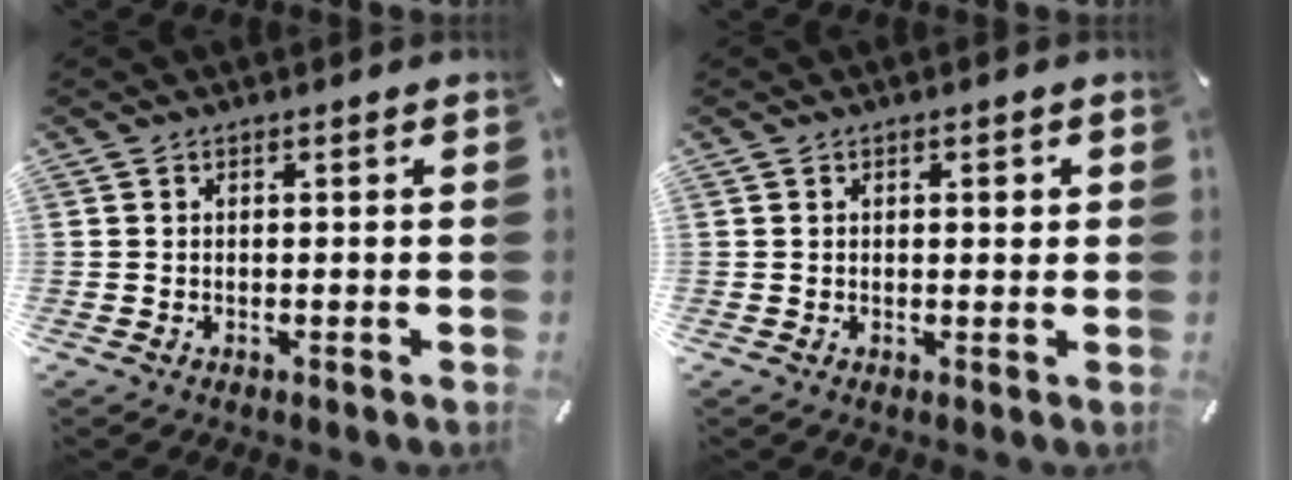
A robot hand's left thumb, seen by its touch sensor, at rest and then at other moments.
{"total": 1.3, "force": [0.3, 0.6, 1.0], "torque": [-0.012, 0.002, 0.003]}